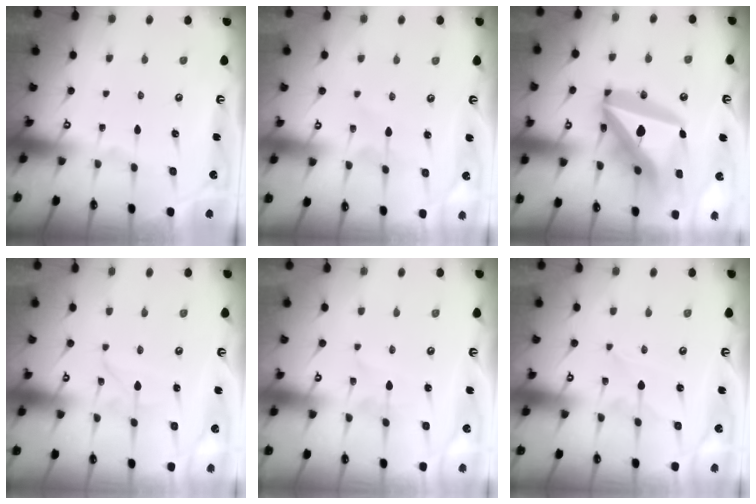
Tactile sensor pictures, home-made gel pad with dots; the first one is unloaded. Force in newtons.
{"total": 4.9, "press": 4.8, "slide": 0.6}
{"total": 23.6, "press": 23.4, "slide": 3.1}
{"total": 1.8, "press": 1.8, "slide": 0.1}
{"total": 1.6, "press": 1.6, "slide": 0.1}
{"total": 2.4, "press": 2.4, "slide": 0.3}